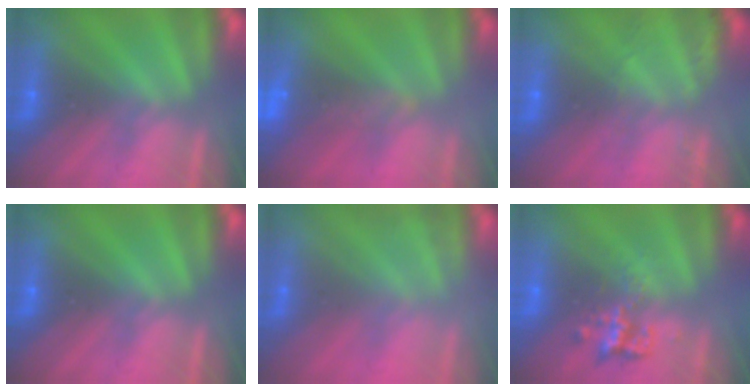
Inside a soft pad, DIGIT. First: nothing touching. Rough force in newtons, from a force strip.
{"total": 7.7}
{"total": 2.1}
{"total": 0.0}
{"total": 2.7}
{"total": 2.3}